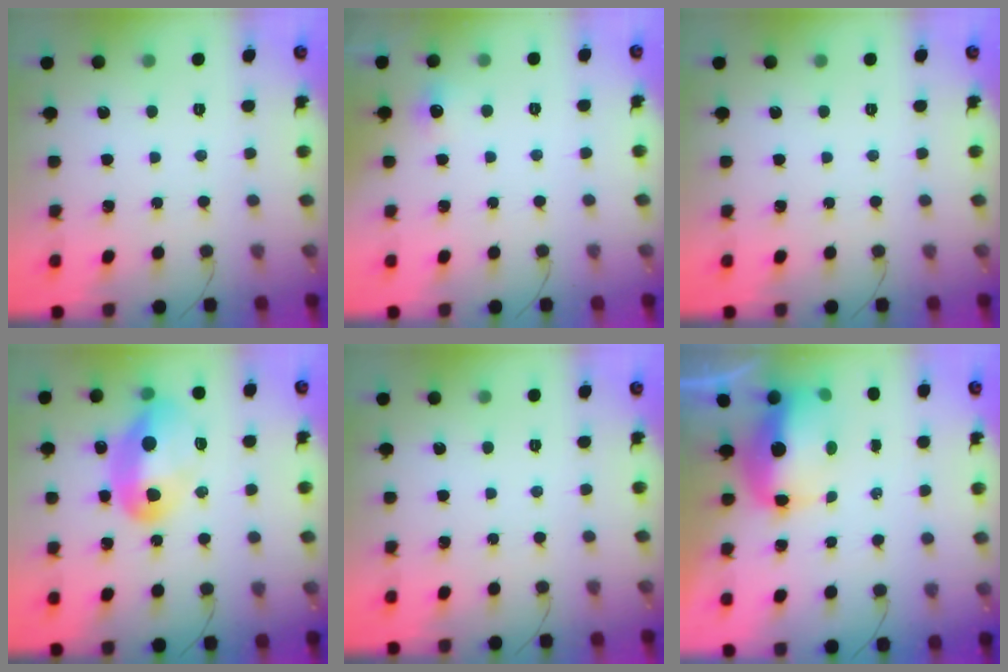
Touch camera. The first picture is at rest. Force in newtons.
{"total": 4.9, "press": 4.4, "slide": 2.2}
{"total": 0.0}
{"total": 16.2, "press": 16.1, "slide": 0.9}
{"total": 0.0}
{"total": 12.2, "press": 12.0, "slide": 2.6}